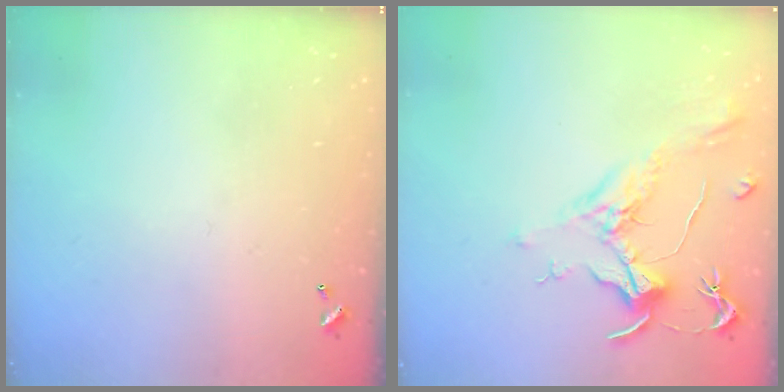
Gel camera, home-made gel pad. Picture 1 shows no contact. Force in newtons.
{"total": 2.1, "press": 2.0, "slide": 0.8}